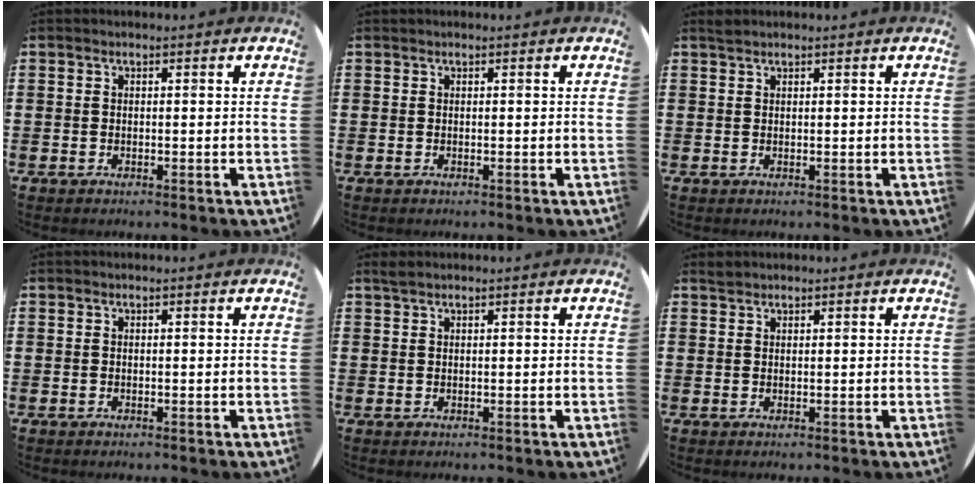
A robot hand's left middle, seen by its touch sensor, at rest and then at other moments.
{"total": 0.0}
{"total": 0.5, "force": [0.5, 0.0, 0.0], "torque": [-0.003, 0.000, 0.011]}
{"total": 0.0}
{"total": 0.7, "force": [0.6, 0.0, 0.3], "torque": [-0.008, 0.001, 0.012]}
{"total": 0.8, "force": [0.7, 0.1, -0.1], "torque": [0.000, 0.002, 0.015]}